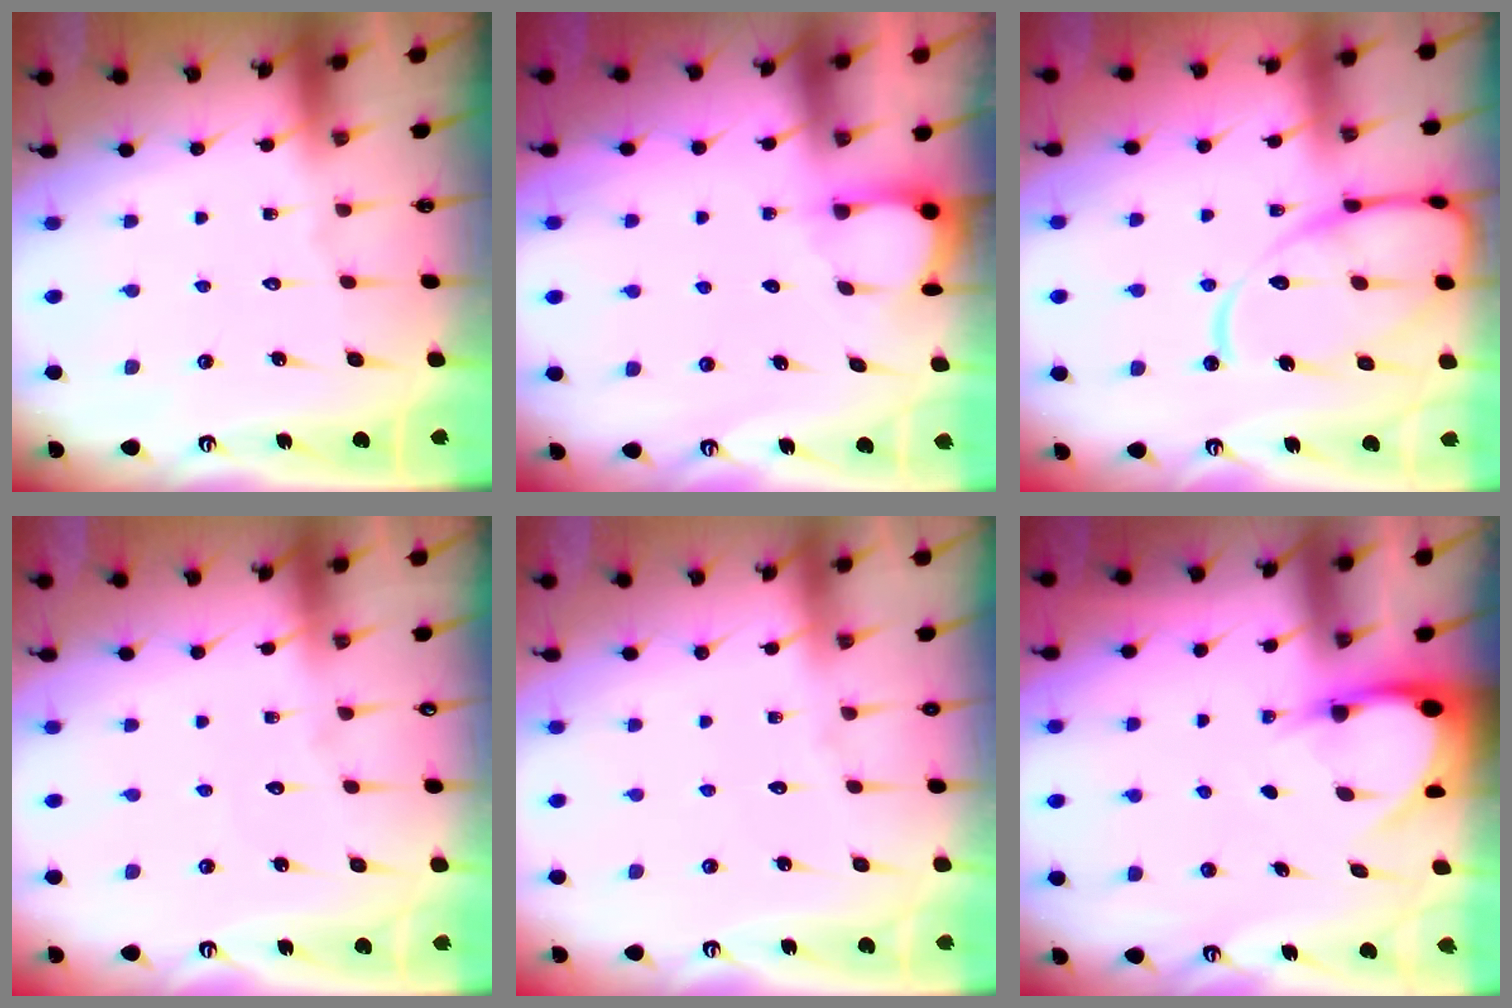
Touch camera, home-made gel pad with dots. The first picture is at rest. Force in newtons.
{"total": 3.1, "press": 3.1, "slide": 0.4}
{"total": 14.3, "press": 14.3, "slide": 1.5}
{"total": 2.0, "press": 2.0, "slide": 0.2}
{"total": 2.8, "press": 2.7, "slide": 0.4}
{"total": 4.1, "press": 4.1, "slide": 0.2}